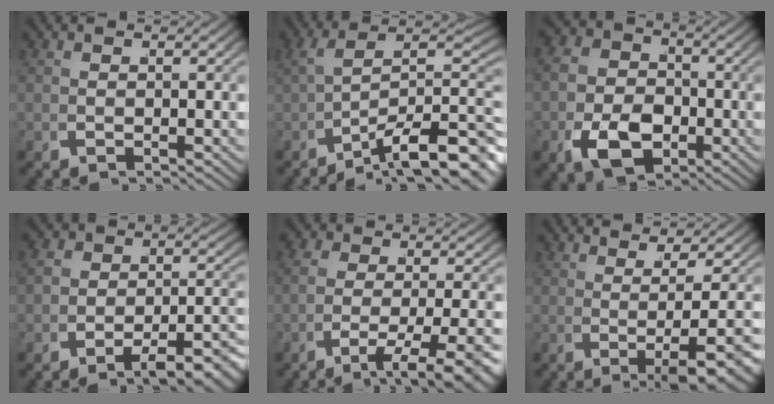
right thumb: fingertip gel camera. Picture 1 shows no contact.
{"total": 13.0, "force": [-3.5, 8.0, 9.6], "torque": [-0.153, -0.054, -0.028]}
{"total": 7.6, "force": [-1.2, 6.0, 4.4], "torque": [-0.077, -0.031, -0.009]}
{"total": 5.5, "force": [-3.2, 2.7, 3.5], "torque": [-0.032, -0.016, -0.045]}
{"total": 6.8, "force": [-3.1, 3.3, 5.1], "torque": [-0.084, -0.022, -0.037]}
{"total": 5.4, "force": [0.2, 1.6, 5.2], "torque": [-0.072, -0.009, 0.014]}